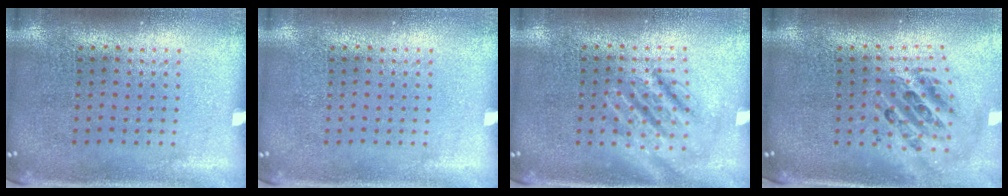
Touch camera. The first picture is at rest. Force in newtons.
{"total": 0.0}
{"total": 2.7, "press": 2.7, "slide": 0.3}
{"total": 2.4, "press": 1.7, "slide": 1.6}